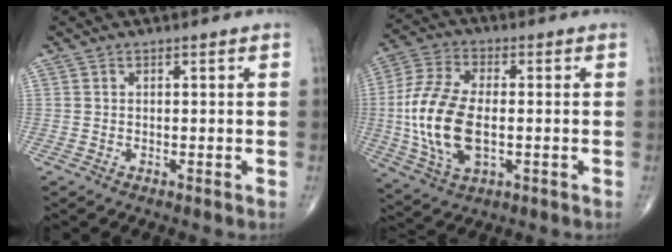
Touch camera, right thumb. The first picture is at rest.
{"total": 15.9, "force": [-1.5, 8.4, 13.4], "torque": [-0.288, 0.003, -0.026]}